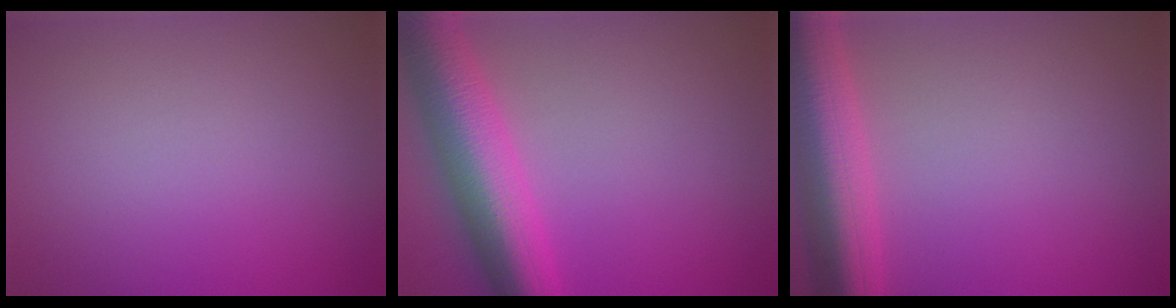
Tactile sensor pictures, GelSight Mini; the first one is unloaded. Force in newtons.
{"total": 9.0, "press": 9.0, "slide": 0.2}
{"total": 8.1, "press": 8.1, "slide": 0.6}